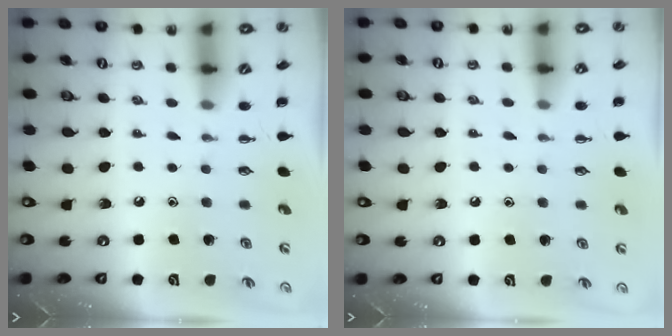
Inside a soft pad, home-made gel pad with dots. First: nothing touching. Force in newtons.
{"total": 4.7, "press": 4.4, "slide": 1.7}